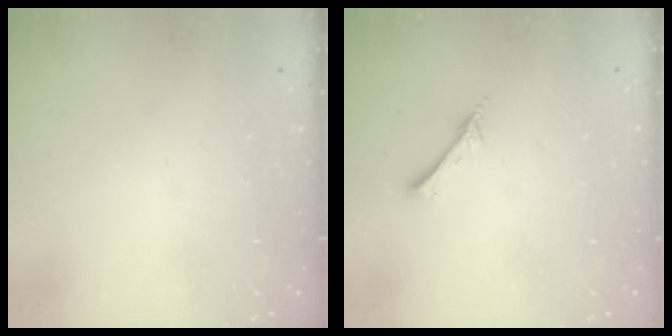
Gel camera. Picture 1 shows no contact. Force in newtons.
{"total": 2.2, "press": 2.2, "slide": 0.3}